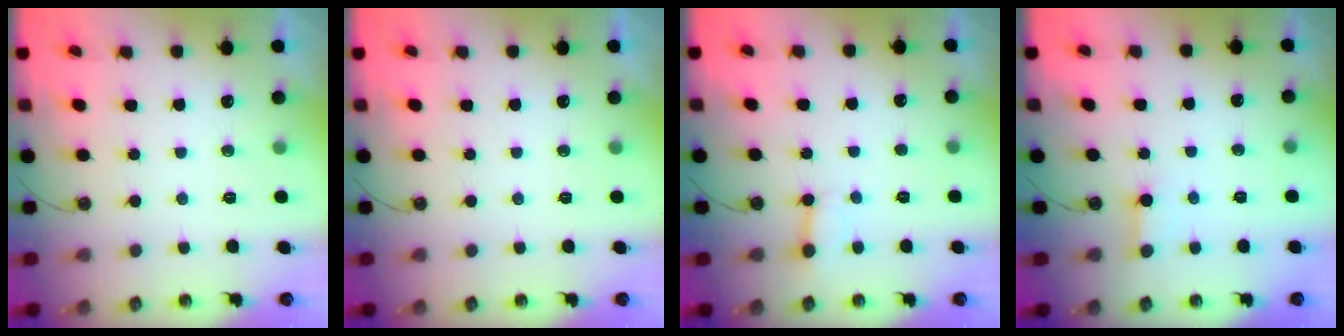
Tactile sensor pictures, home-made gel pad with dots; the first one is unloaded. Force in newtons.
{"total": 0.0}
{"total": 2.8, "press": 2.7, "slide": 0.5}
{"total": 2.5, "press": 2.5, "slide": 0.1}